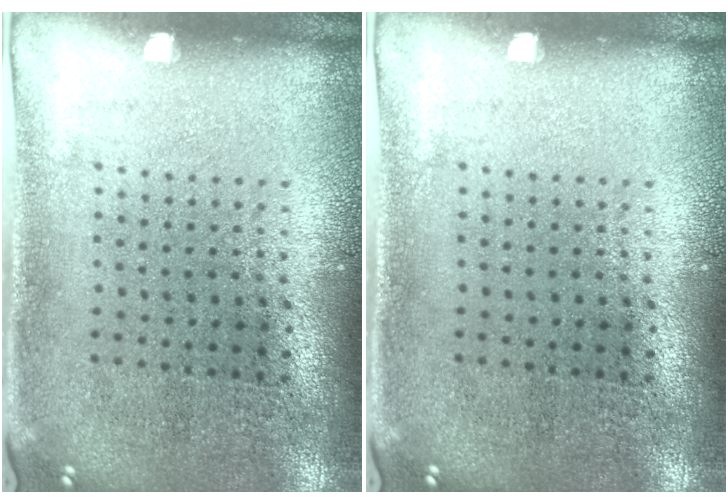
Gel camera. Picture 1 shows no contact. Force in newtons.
{"total": 0.0}